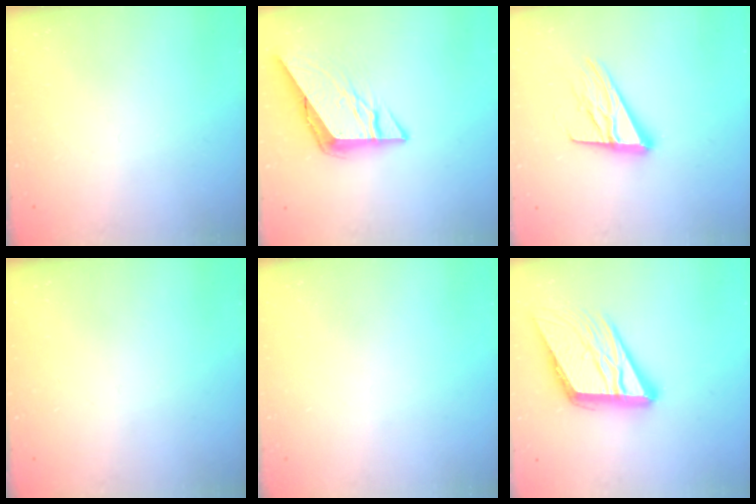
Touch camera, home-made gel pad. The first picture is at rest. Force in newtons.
{"total": 9.8, "press": 9.8, "slide": 0.6}
{"total": 15.9, "press": 15.6, "slide": 2.7}
{"total": 0.0}
{"total": 0.0}
{"total": 20.0, "press": 19.7, "slide": 3.6}